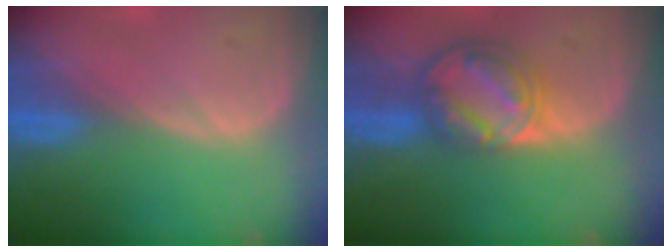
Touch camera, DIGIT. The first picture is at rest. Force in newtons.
{"total": 8.4, "press": 7.0, "slide": 4.6}